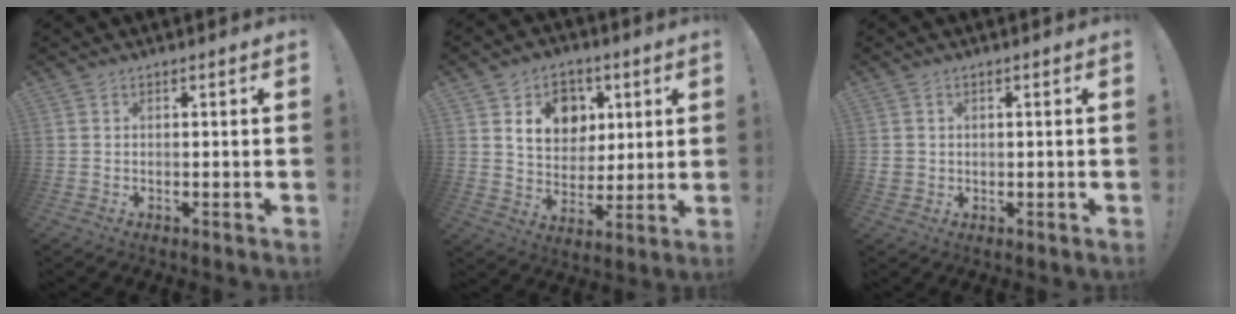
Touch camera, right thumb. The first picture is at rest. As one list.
[{"total": 13.4, "force": [5.3, 10.8, 5.7], "torque": [-0.071, -0.021, 0.104]}, {"total": 2.3, "force": [0.6, 2.2, 0.7], "torque": [-0.011, 0.001, 0.013]}]